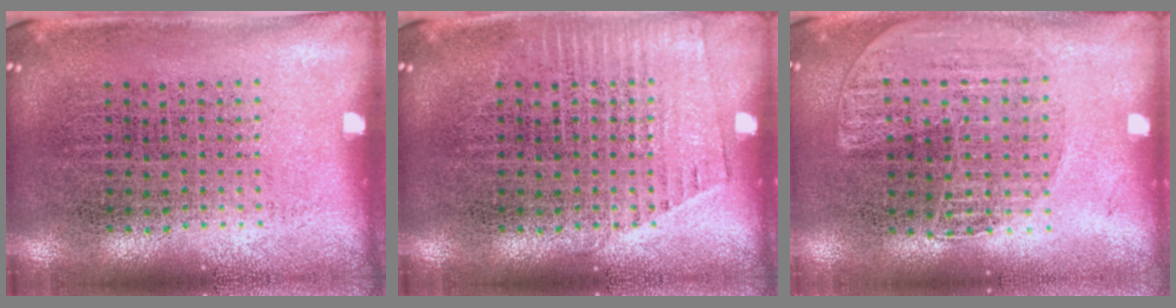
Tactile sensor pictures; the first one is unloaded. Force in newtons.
{"total": 1.2, "press": 1.2, "slide": 0.1}
{"total": 1.3, "press": 1.3, "slide": 0.2}